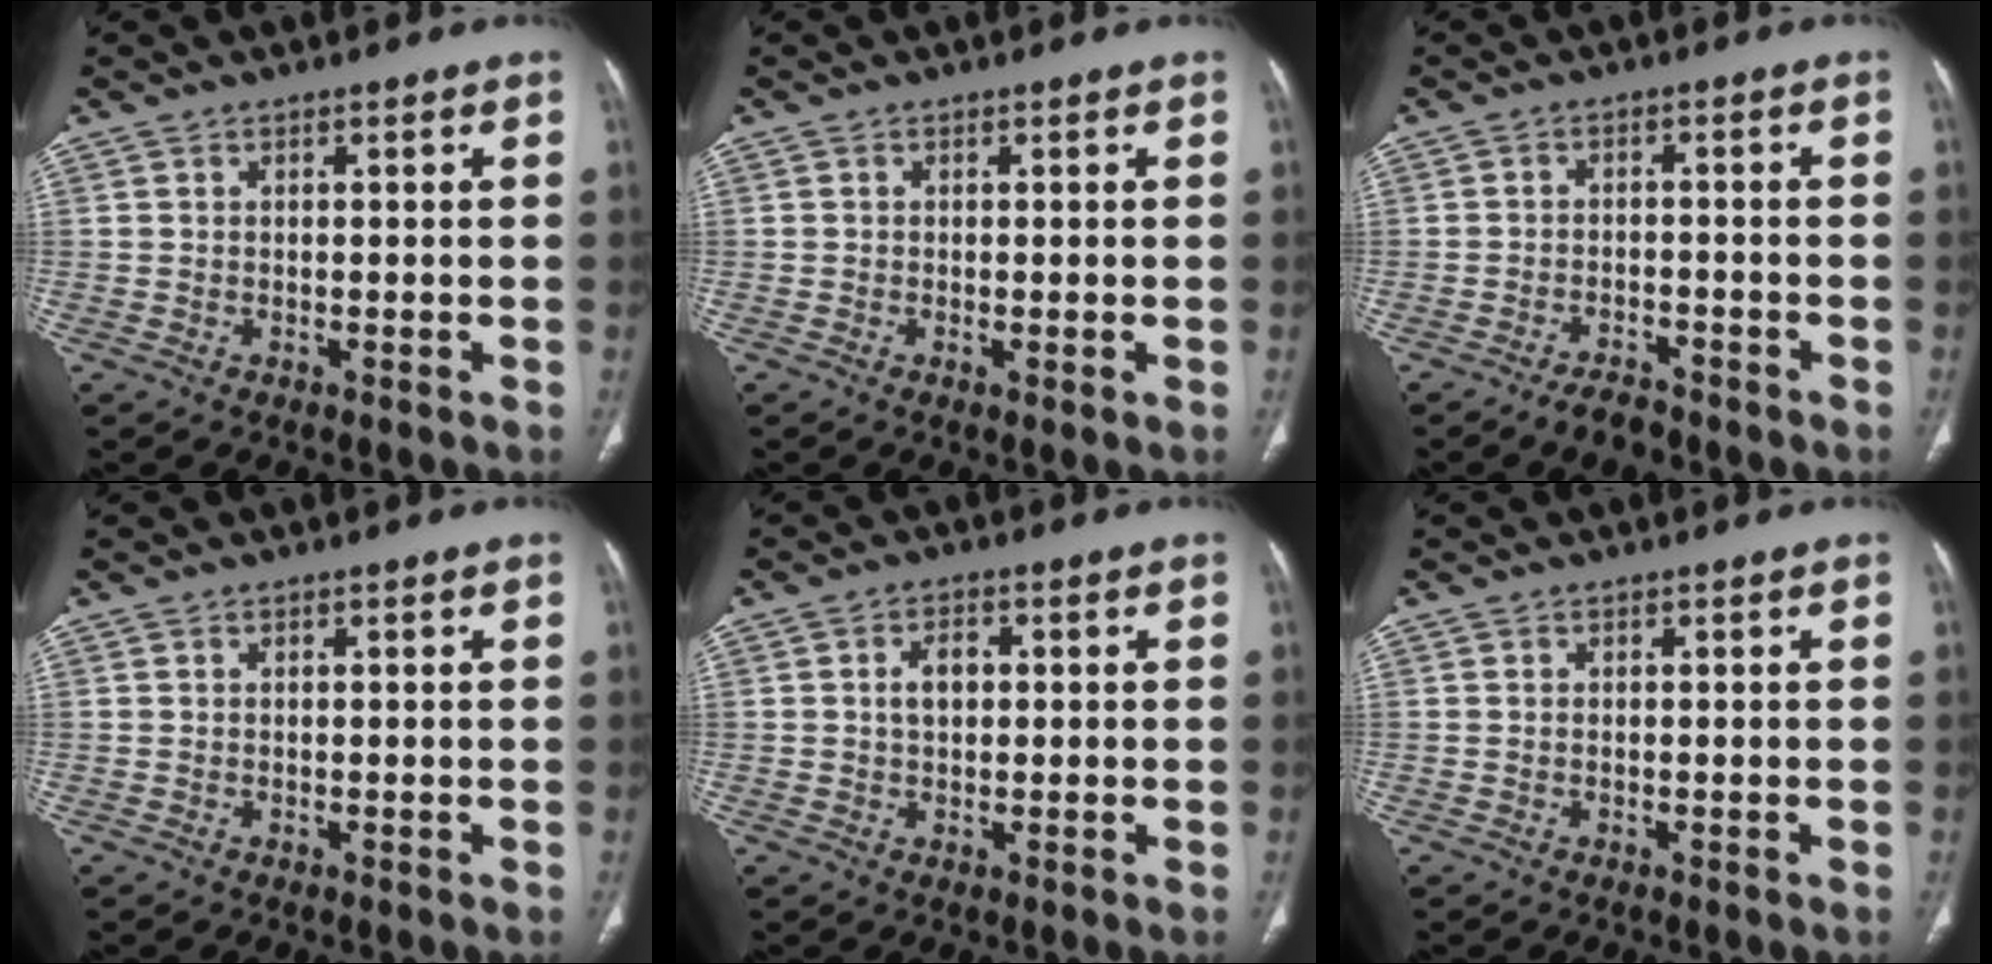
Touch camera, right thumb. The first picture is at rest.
{"total": 0.8, "force": [-0.1, 0.3, 0.7], "torque": [-0.017, -0.003, -0.003]}
{"total": 3.9, "force": [-3.2, 1.5, 1.6], "torque": [-0.030, 0.016, -0.052]}
{"total": 0.0}
{"total": 3.6, "force": [0.5, 2.4, 2.7], "torque": [-0.043, 0.008, 0.006]}
{"total": 0.0}